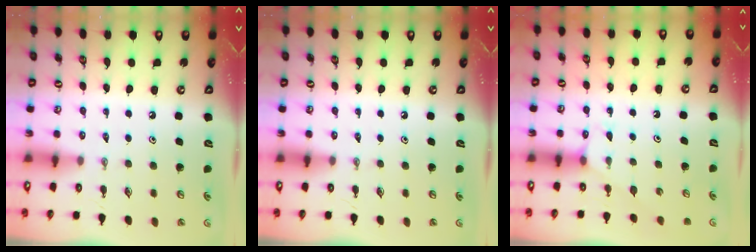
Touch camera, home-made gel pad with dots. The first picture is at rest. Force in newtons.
{"total": 0.0}
{"total": 4.5, "press": 4.4, "slide": 0.5}